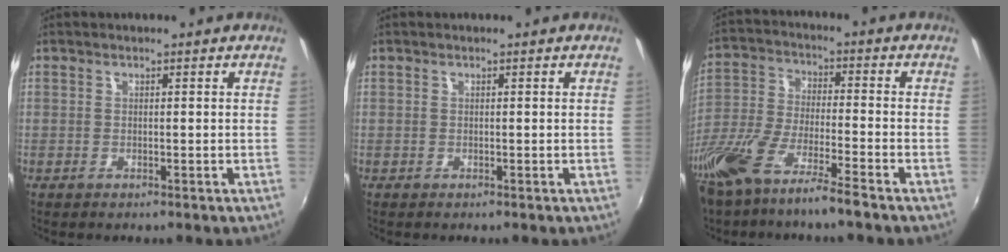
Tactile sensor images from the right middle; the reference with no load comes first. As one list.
[{"total": 0.0}, {"total": 12.9, "force": [-9.3, 1.7, 8.8], "torque": [-0.191, -0.031, -0.173]}]